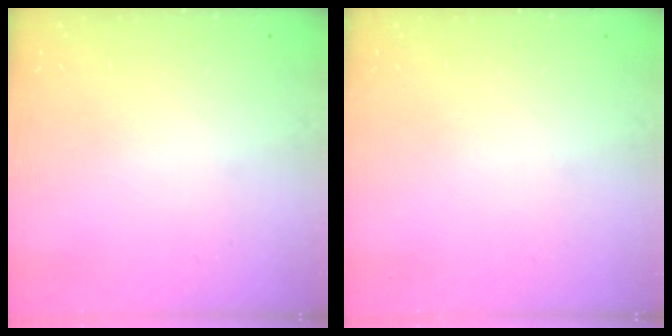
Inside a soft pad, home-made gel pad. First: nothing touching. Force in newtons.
{"total": 0.0}